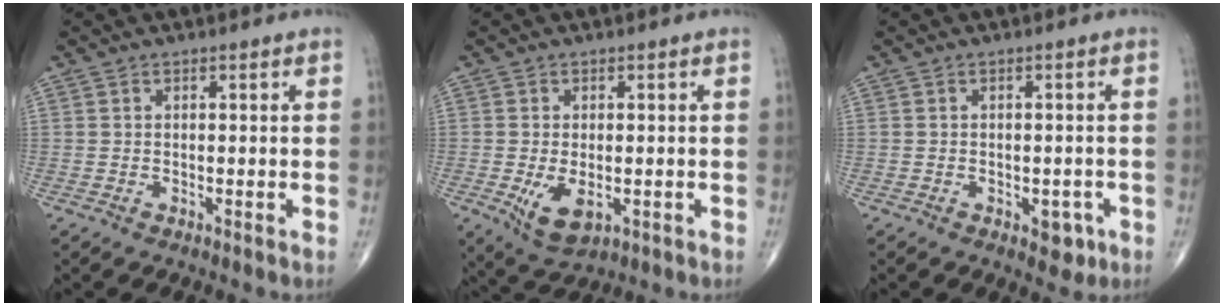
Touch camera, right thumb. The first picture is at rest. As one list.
[{"total": 6.2, "force": [-1.5, 3.4, 5.0], "torque": [-0.084, -0.013, -0.015]}, {"total": 3.5, "force": [-1.5, 2.1, 2.4], "torque": [-0.012, 0.005, -0.015]}]